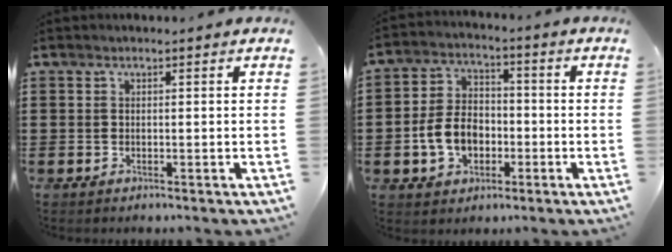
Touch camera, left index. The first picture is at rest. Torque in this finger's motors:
{"motor_torque": [1.68, 0.46, 0.36, 0.15]}